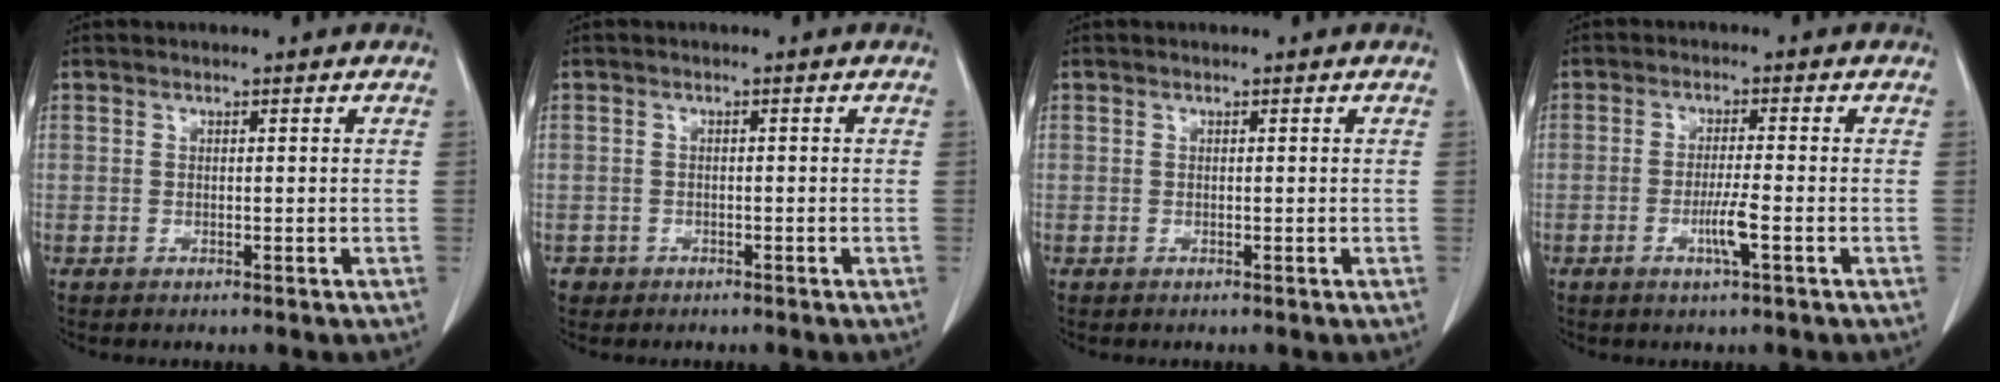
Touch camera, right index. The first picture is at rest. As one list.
[{"total": 1.4, "force": [-0.8, 1.1, -0.3], "torque": [0.000, 0.006, -0.016]}, {"total": 0.0}, {"total": 3.8, "force": [-1.4, -0.2, 3.5], "torque": [-0.068, -0.006, -0.028]}]